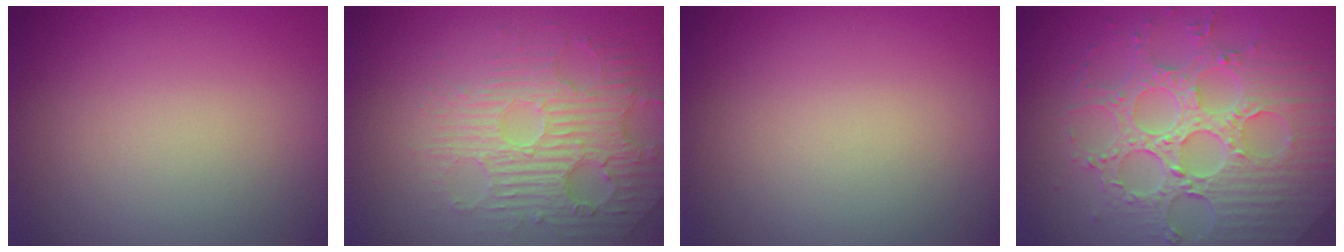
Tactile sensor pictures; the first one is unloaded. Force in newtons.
{"total": 4.1, "press": 3.8, "slide": 1.7}
{"total": 0.0}
{"total": 8.1, "press": 6.0, "slide": 5.4}